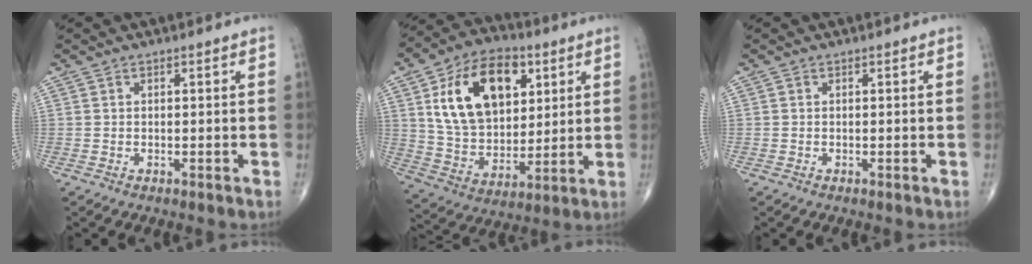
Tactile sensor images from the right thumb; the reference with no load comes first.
{"total": 20.6, "force": [7.0, 13.1, 14.3], "torque": [-0.208, -0.017, 0.127]}
{"total": 0.0}